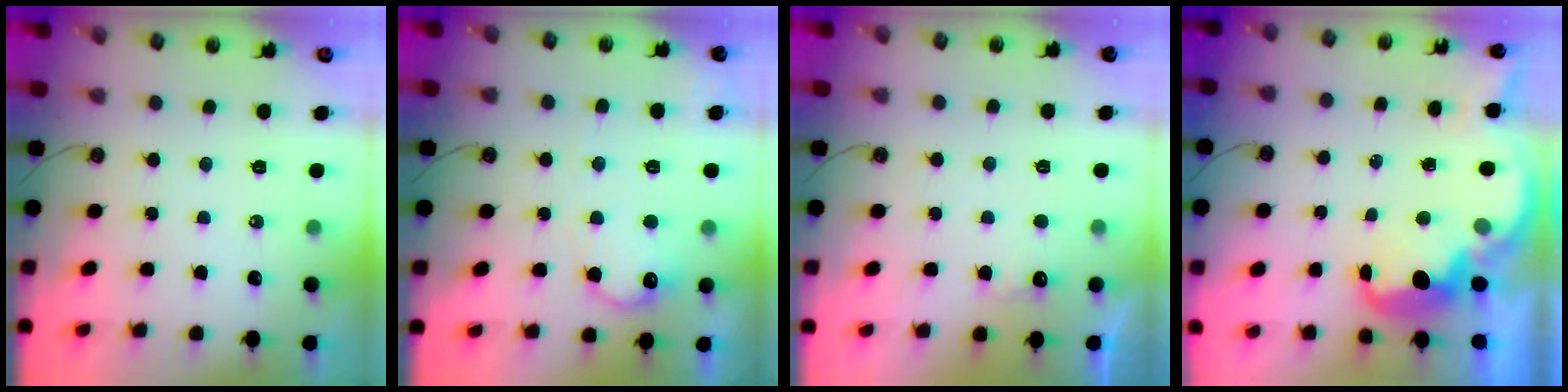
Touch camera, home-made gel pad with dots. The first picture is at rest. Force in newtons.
{"total": 10.3, "press": 10.3, "slide": 0.3}
{"total": 4.7, "press": 4.5, "slide": 1.3}
{"total": 5.6, "press": 5.6, "slide": 0.8}